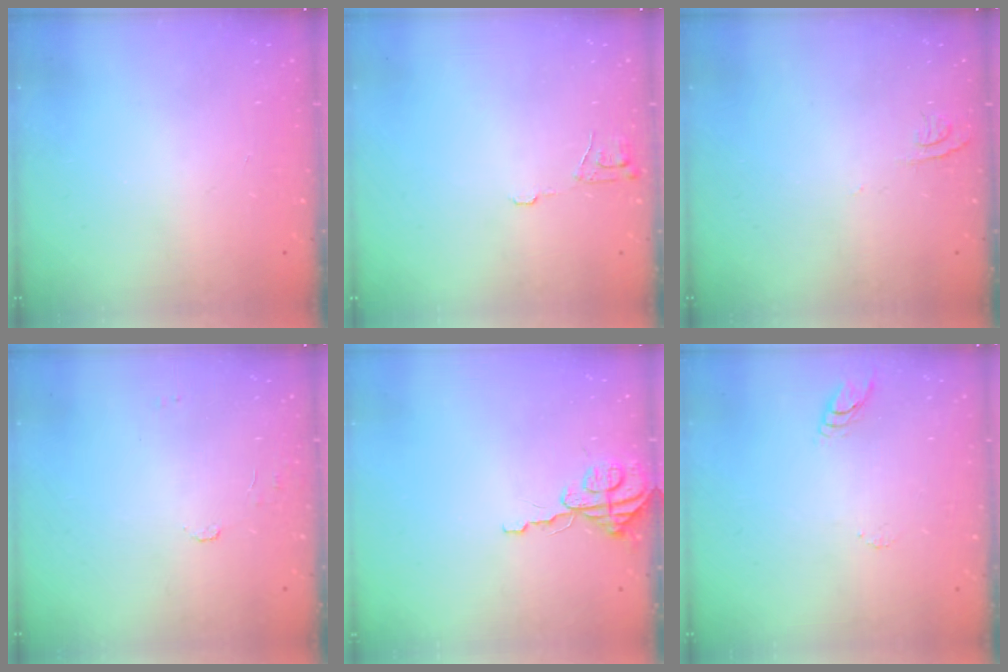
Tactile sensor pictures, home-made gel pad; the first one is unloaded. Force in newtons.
{"total": 5.8, "press": 5.8, "slide": 0.5}
{"total": 4.3, "press": 4.3, "slide": 0.5}
{"total": 4.1, "press": 4.1, "slide": 0.3}
{"total": 4.1, "press": 4.1, "slide": 0.3}
{"total": 3.7, "press": 3.7, "slide": 0.3}